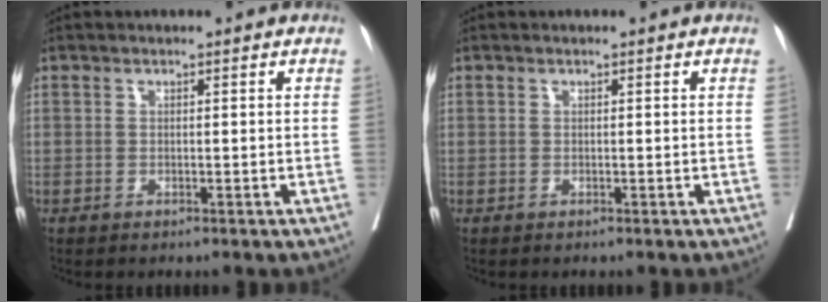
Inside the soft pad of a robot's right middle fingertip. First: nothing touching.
{"total": 0.0}